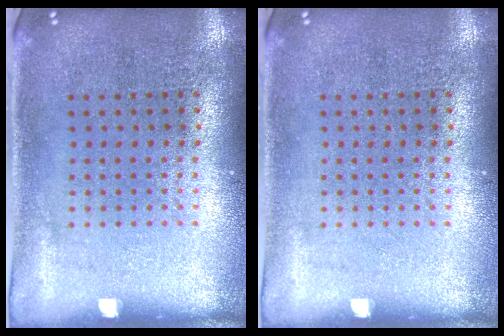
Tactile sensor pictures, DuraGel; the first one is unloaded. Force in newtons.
{"total": 0.0}